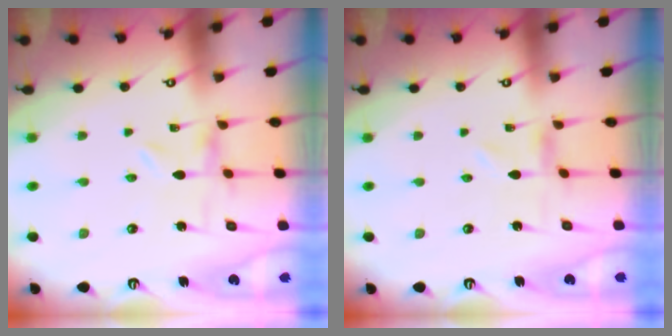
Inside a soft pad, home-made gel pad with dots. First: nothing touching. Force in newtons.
{"total": 0.0}